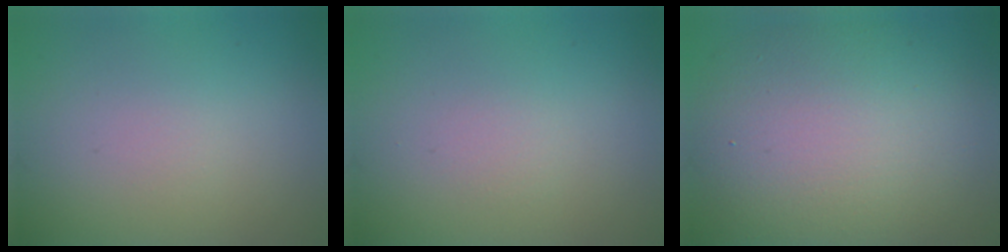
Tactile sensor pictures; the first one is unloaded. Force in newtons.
{"total": 0.5, "press": 0.5, "slide": 0.1}
{"total": 10.7, "press": 10.7, "slide": 0.7}